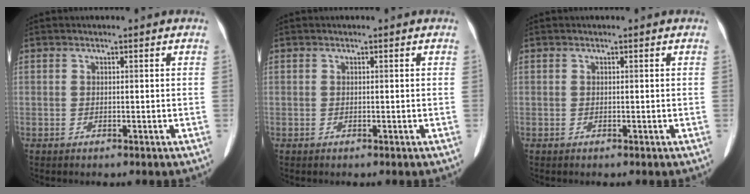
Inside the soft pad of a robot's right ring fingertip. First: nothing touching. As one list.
[{"total": 0.0}, {"total": 0.0}]